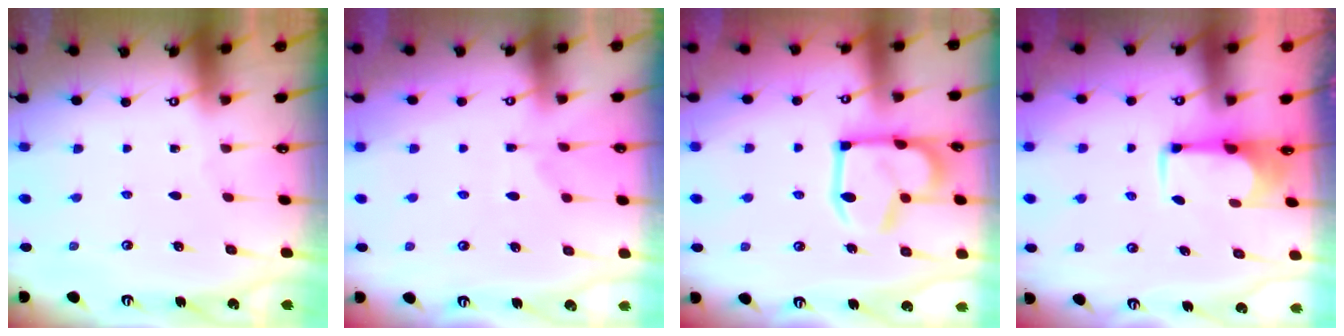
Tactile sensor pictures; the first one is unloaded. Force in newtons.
{"total": 3.6, "press": 3.5, "slide": 1.1}
{"total": 16.4, "press": 16.3, "slide": 0.7}
{"total": 1.9, "press": 1.6, "slide": 1.0}